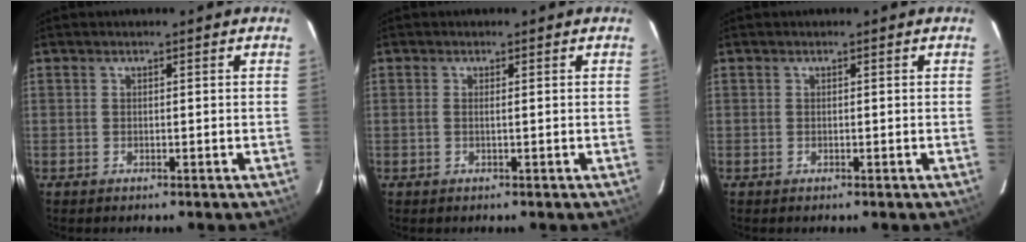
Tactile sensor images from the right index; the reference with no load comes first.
{"total": 0.7, "force": [0.0, -0.2, 0.7], "torque": [-0.014, 0.000, -0.003]}
{"total": 0.0}